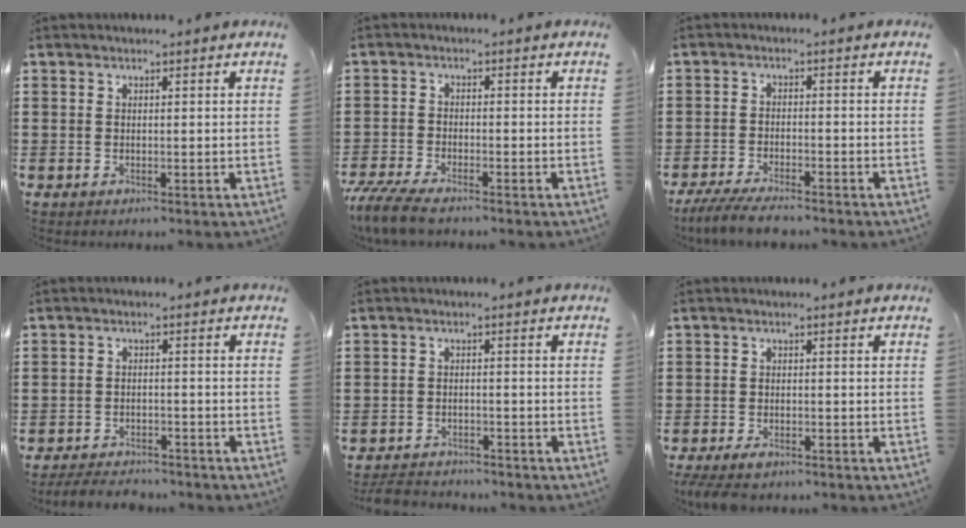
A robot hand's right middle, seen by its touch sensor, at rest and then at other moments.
{"total": 4.7, "force": [-4.2, 0.5, 2.1], "torque": [-0.064, -0.015, -0.086]}
{"total": 4.6, "force": [-4.1, 0.6, 1.9], "torque": [-0.052, -0.014, -0.082]}
{"total": 3.4, "force": [-3.4, 0.5, 0.4], "torque": [-0.010, 0.000, -0.070]}
{"total": 3.0, "force": [-2.9, 0.5, 0.1], "torque": [-0.008, -0.001, -0.061]}
{"total": 2.1, "force": [-1.7, 0.6, 1.0], "torque": [-0.027, -0.002, -0.037]}